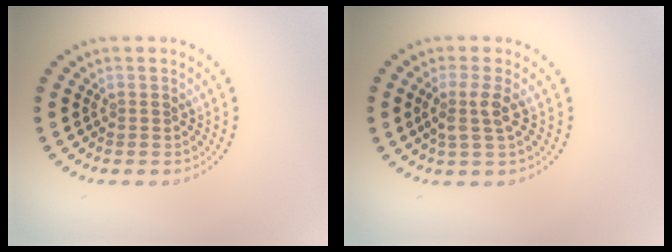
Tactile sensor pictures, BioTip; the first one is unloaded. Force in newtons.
{"total": 2.2, "press": 1.8, "slide": 1.2}